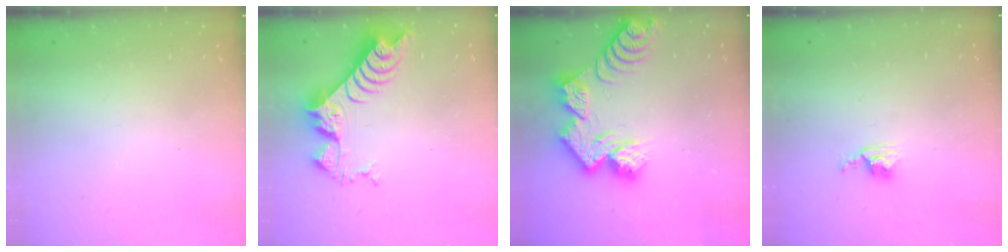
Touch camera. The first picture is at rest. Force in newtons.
{"total": 8.5, "press": 8.5, "slide": 0.8}
{"total": 12.5, "press": 12.5, "slide": 1.1}
{"total": 2.9, "press": 2.9, "slide": 0.4}